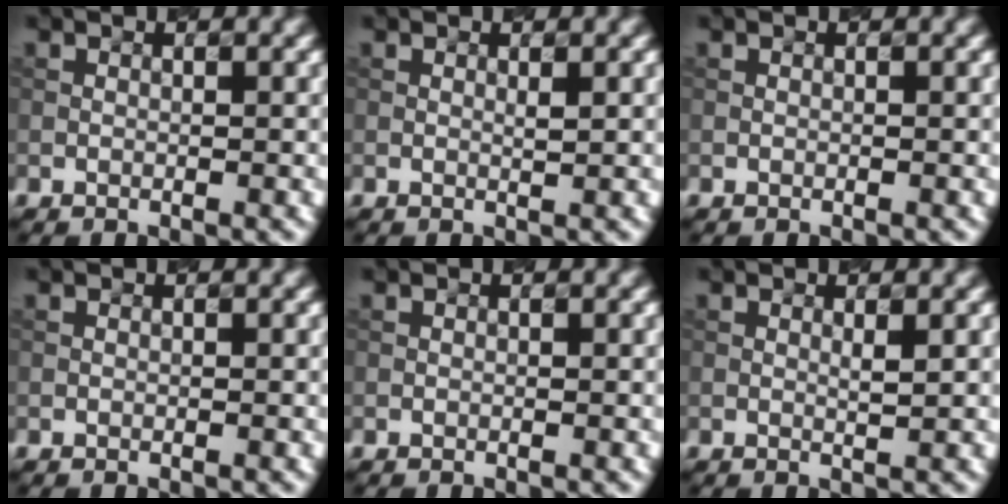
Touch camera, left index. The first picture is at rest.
{"total": 0.7, "force": [0.3, 0.1, 0.7], "torque": [-0.010, 0.002, 0.003]}
{"total": 0.0}
{"total": 0.0}
{"total": 0.0}
{"total": 1.1, "force": [0.4, 0.2, 1.0], "torque": [-0.015, 0.002, 0.003]}